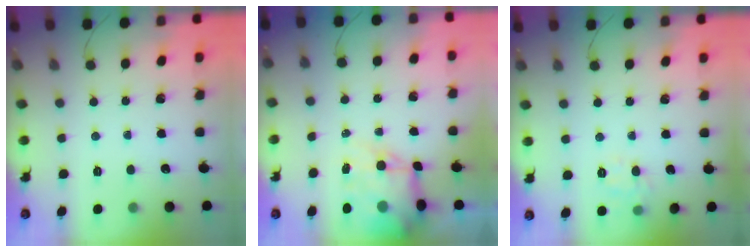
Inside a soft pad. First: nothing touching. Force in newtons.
{"total": 12.2, "press": 11.9, "slide": 2.8}
{"total": 8.6, "press": 8.6, "slide": 1.2}